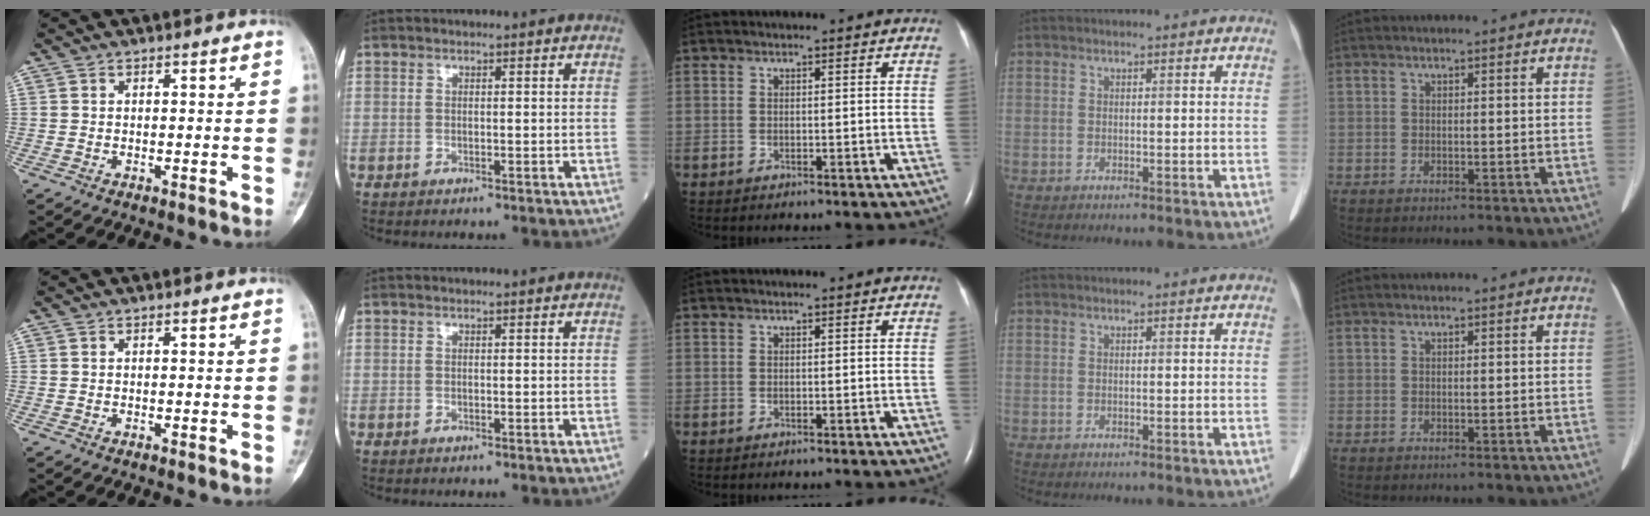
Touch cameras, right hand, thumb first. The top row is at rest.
{}